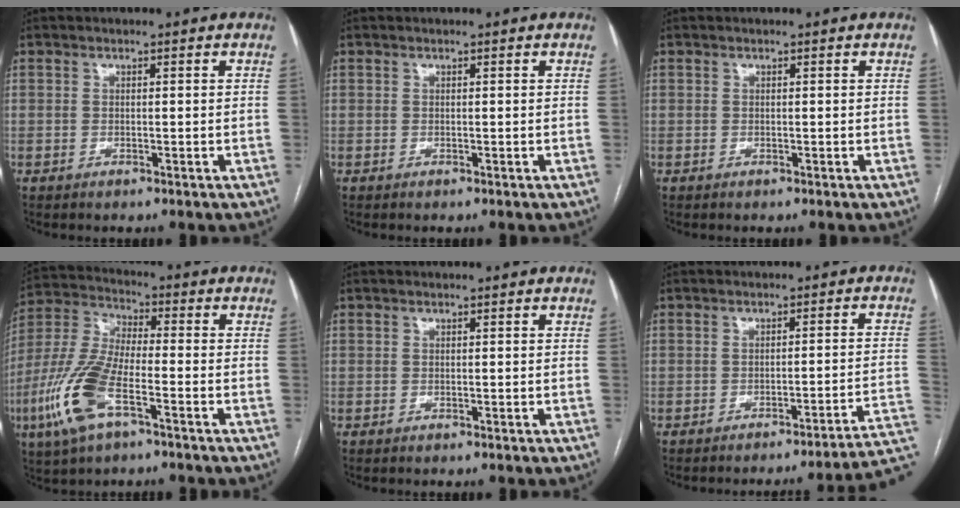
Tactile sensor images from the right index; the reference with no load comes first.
{"total": 0.0}
{"total": 0.0}
{"total": 13.4, "force": [-5.7, 4.2, 11.4], "torque": [-0.264, -0.006, -0.112]}
{"total": 0.0}
{"total": 9.5, "force": [-6.7, -0.6, 6.7], "torque": [-0.064, 0.015, -0.077]}